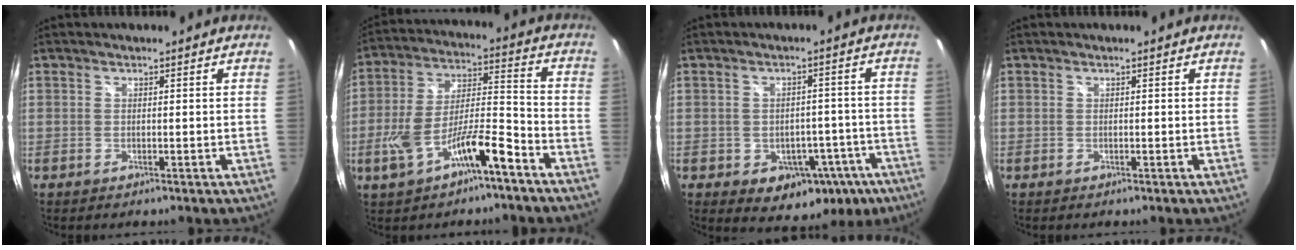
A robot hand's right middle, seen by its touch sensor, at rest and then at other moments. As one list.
[{"total": 13.1, "force": [-7.5, 3.2, 10.2], "torque": [-0.203, 0.002, -0.126]}, {"total": 12.3, "force": [-5.9, 8.8, 6.2], "torque": [-0.095, 0.019, -0.049]}, {"total": 0.0}]